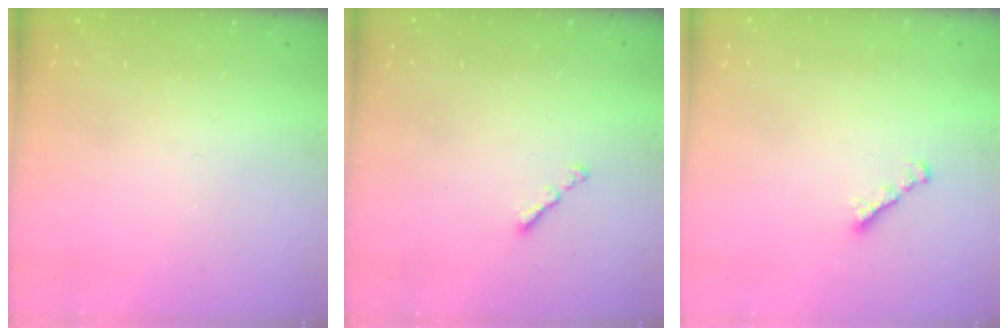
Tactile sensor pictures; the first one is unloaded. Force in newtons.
{"total": 1.1, "press": 1.0, "slide": 0.4}
{"total": 1.6, "press": 1.5, "slide": 0.5}